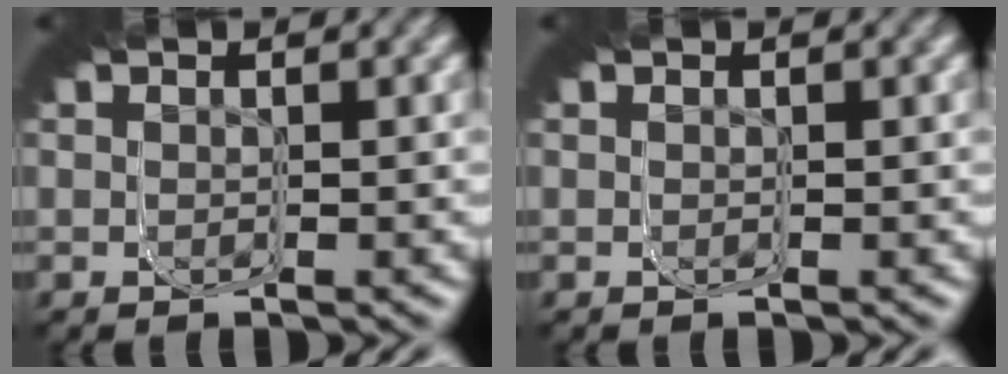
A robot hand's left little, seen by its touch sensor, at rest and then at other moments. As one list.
[{"total": 0.0}]